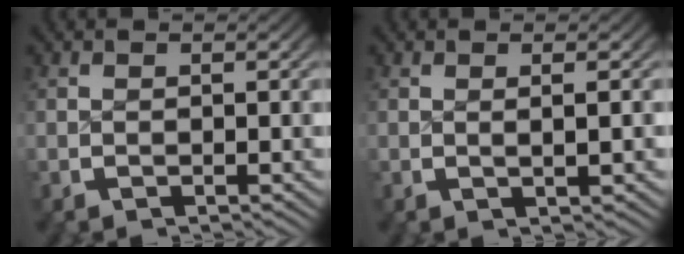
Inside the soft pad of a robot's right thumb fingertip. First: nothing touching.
{"total": 1.1, "force": [0.3, 0.0, 1.1], "torque": [-0.019, 0.000, 0.006]}